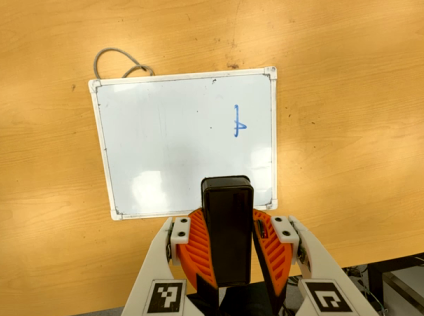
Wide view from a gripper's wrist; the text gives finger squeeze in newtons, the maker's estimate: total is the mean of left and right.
{"total": 11.5, "left": 11.3, "right": 11.7}